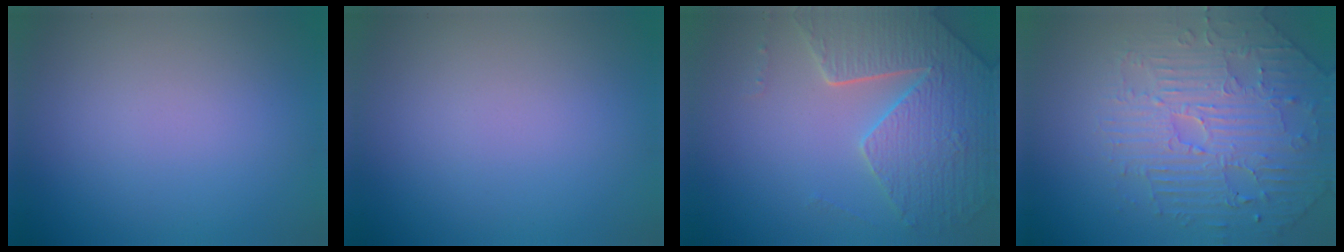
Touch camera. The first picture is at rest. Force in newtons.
{"total": 0.0}
{"total": 6.3, "press": 5.2, "slide": 3.6}
{"total": 4.7, "press": 4.7, "slide": 0.5}